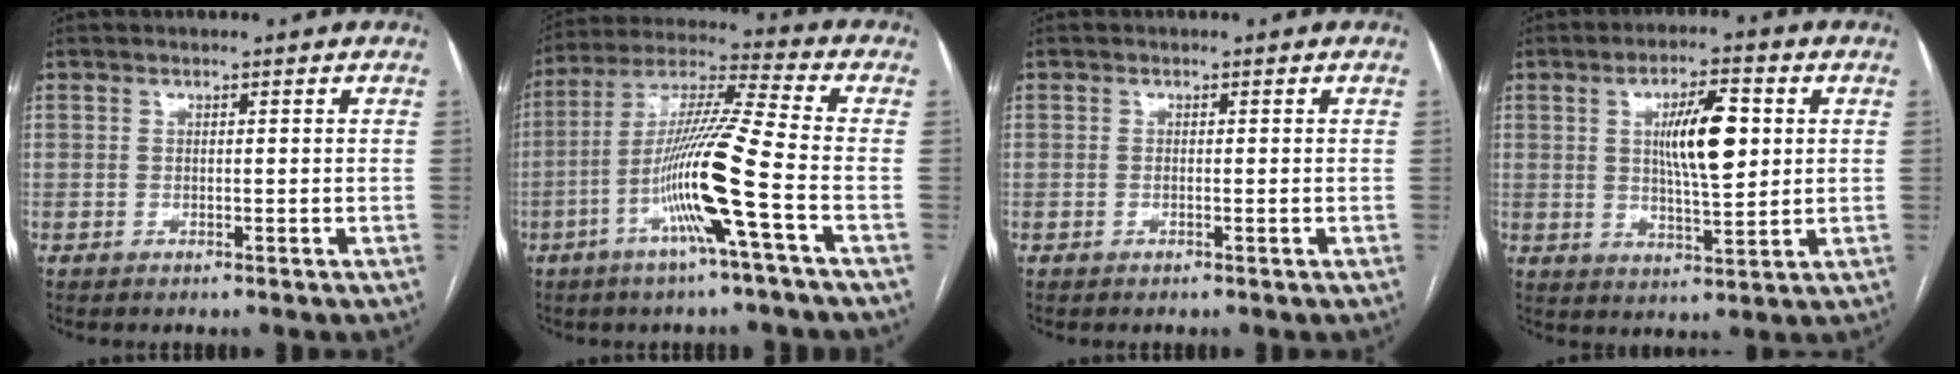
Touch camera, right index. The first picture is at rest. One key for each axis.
{"total": 14.5, "fx": -4.8, "fy": -1.3, "fz": 13.7, "tx": -0.264, "ty": -0.001, "tz": -0.097}
{"total": 0.5, "fx": -0.1, "fy": 0.1, "fz": 0.5, "tx": -0.010, "ty": -0.002, "tz": 0.000}
{"total": 9.6, "fx": 2.0, "fy": 2.3, "fz": 9.1, "tx": -0.157, "ty": 0.004, "tz": 0.035}